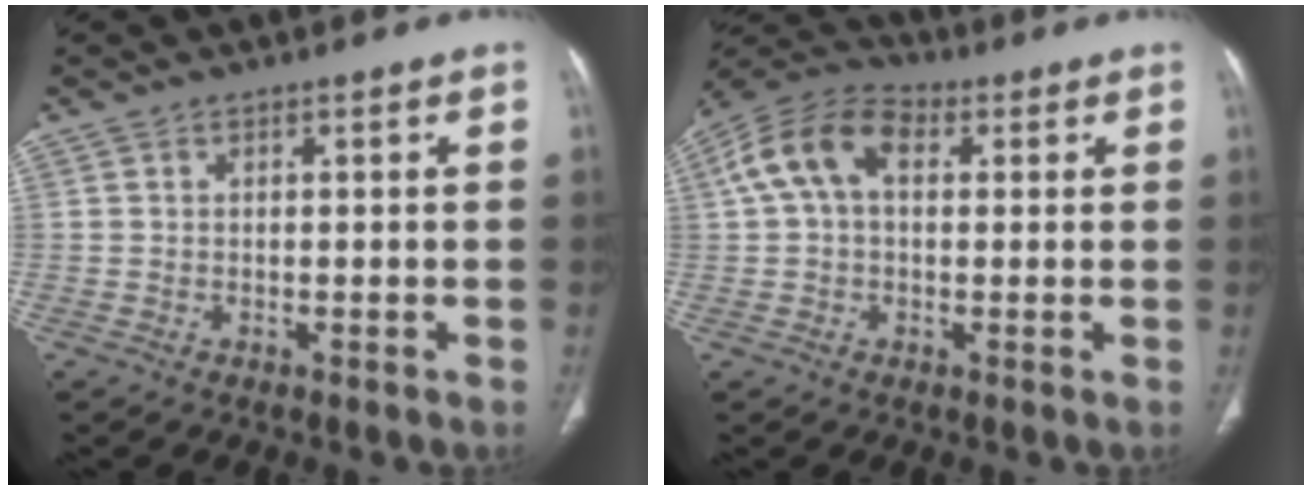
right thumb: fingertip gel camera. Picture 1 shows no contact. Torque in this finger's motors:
{"motor_torque": [-0.02, 0.44, 1.02, -0.25, 0.34]}